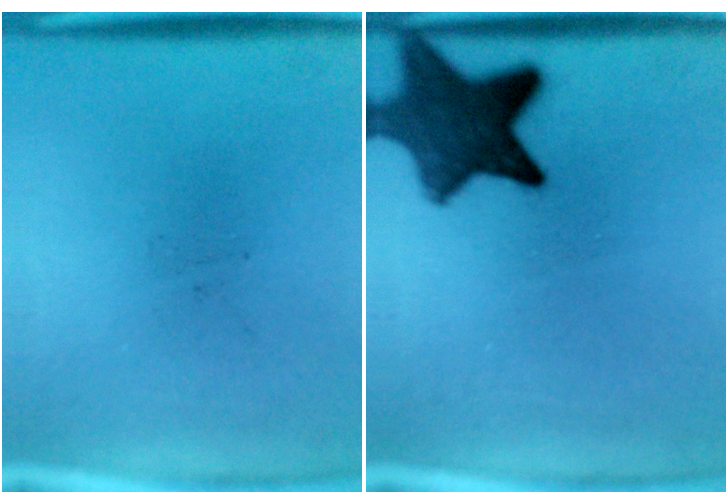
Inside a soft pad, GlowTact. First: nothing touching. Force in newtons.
{"total": 10.5}